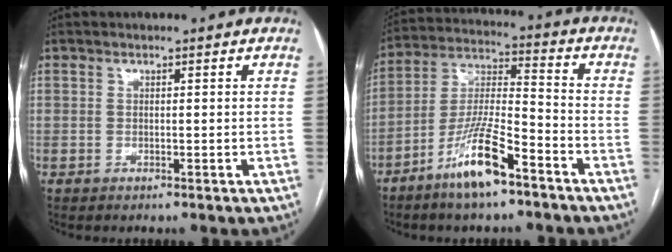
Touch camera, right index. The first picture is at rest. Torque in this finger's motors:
{"motor_torque": [1.49, -0.65, 0.35, 0.16]}